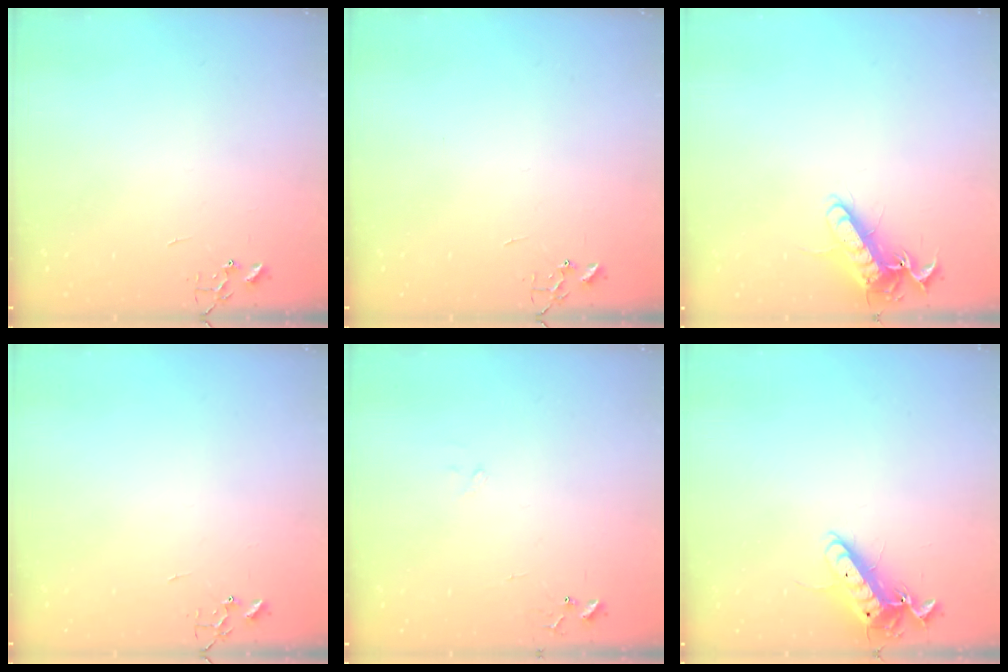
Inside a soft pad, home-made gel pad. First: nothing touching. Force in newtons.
{"total": 0.0}
{"total": 13.3, "press": 13.2, "slide": 1.1}
{"total": 0.0}
{"total": 7.6, "press": 7.6, "slide": 0.5}
{"total": 13.0, "press": 12.9, "slide": 1.9}